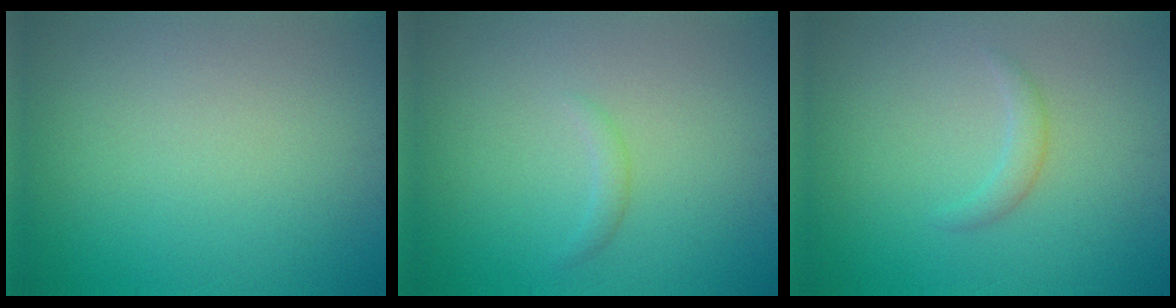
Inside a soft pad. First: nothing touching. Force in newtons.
{"total": 0.8, "press": 0.8, "slide": 0.1}
{"total": 1.2, "press": 1.2, "slide": 0.1}